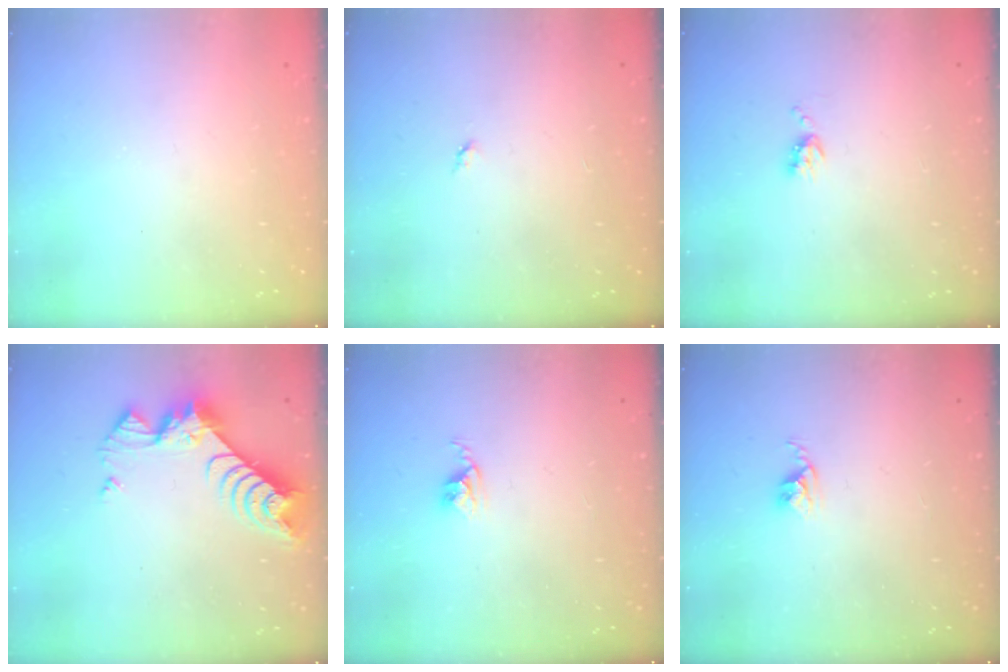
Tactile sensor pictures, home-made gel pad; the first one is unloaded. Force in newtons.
{"total": 2.8, "press": 2.8, "slide": 0.4}
{"total": 5.8, "press": 5.7, "slide": 0.8}
{"total": 8.7, "press": 8.7, "slide": 0.9}
{"total": 2.8, "press": 2.7, "slide": 0.4}
{"total": 2.8, "press": 2.7, "slide": 0.4}